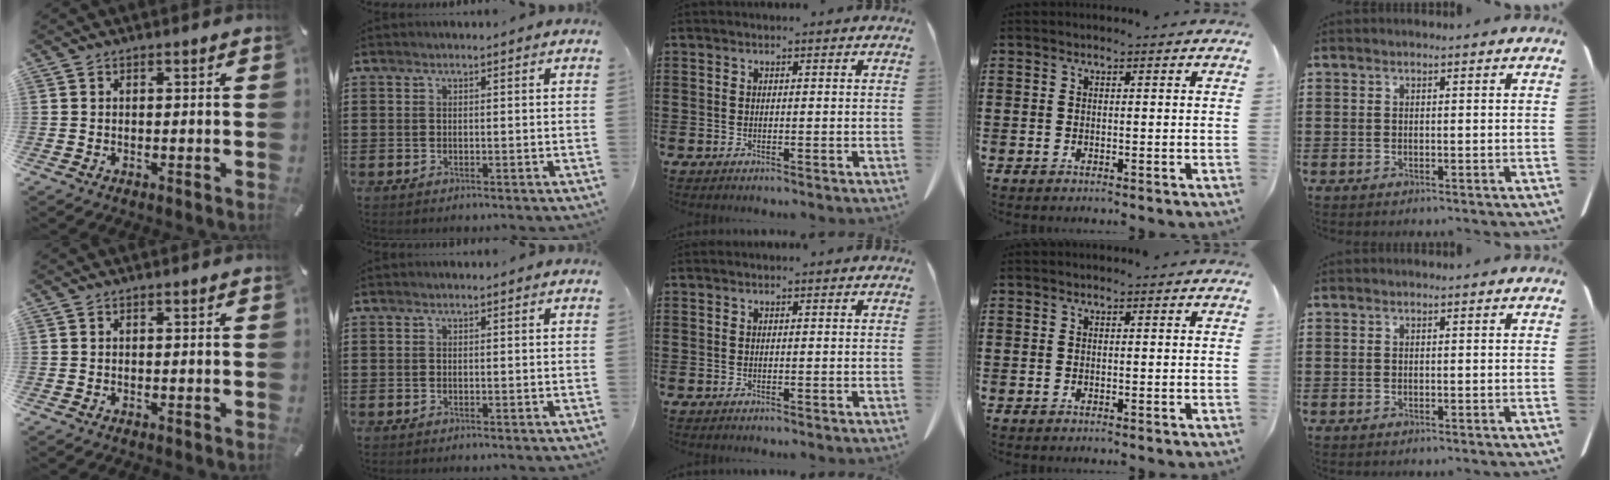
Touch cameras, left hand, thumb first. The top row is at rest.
{}